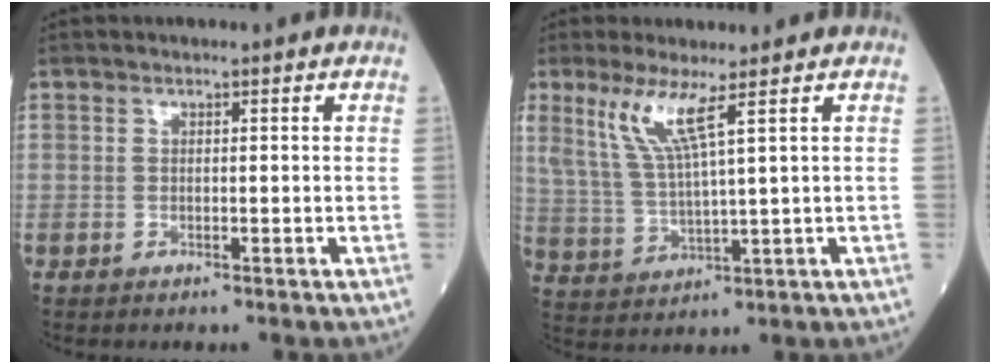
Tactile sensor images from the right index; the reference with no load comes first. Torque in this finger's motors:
{"motor_torque": [0.61, 0.60, 0.37, 0.13]}